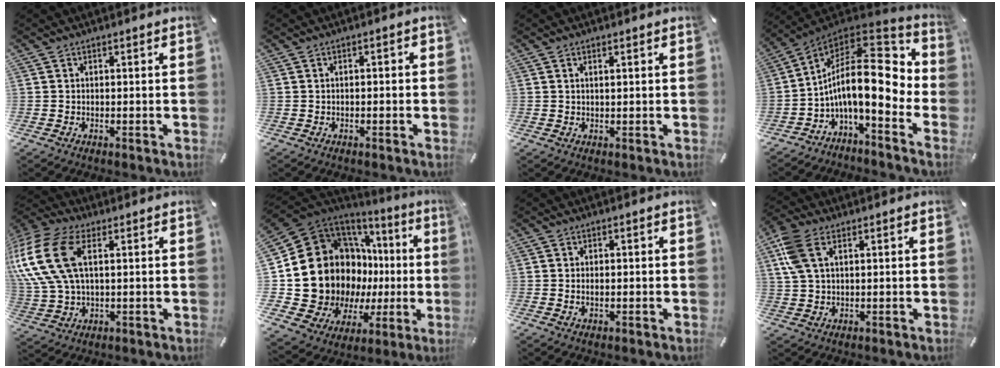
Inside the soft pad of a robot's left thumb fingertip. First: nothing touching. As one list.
[{"total": 1.2, "force": [-0.7, 0.6, 0.8], "torque": [-0.014, 0.002, -0.014]}, {"total": 1.0, "force": [0.4, 0.2, 0.9], "torque": [-0.018, 0.001, 0.007]}, {"total": 20.5, "force": [0.4, 8.7, 18.6], "torque": [-0.333, -0.031, 0.003]}, {"total": 18.1, "force": [5.2, 11.1, 13.3], "torque": [-0.308, -0.006, 0.092]}, {"total": 24.0, "force": [0.7, 18.4, 15.5], "torque": [-0.274, -0.052, 0.059]}, {"total": 1.5, "force": [-0.1, 0.8, 1.3], "torque": [-0.025, 0.003, -0.004]}, {"total": 8.4, "force": [3.0, 5.0, 6.1], "torque": [-0.148, -0.001, 0.054]}]